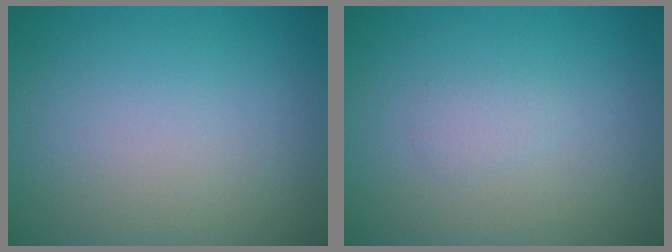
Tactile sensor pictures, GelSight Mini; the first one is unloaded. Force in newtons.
{"total": 0.9, "press": 0.9, "slide": 0.0}